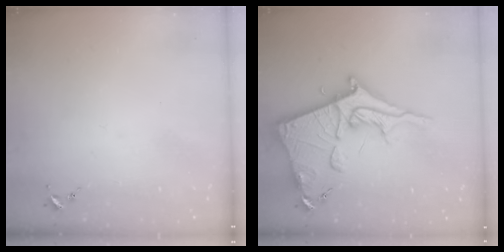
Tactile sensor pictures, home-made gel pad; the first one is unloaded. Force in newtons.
{"total": 19.1, "press": 19.1, "slide": 1.4}